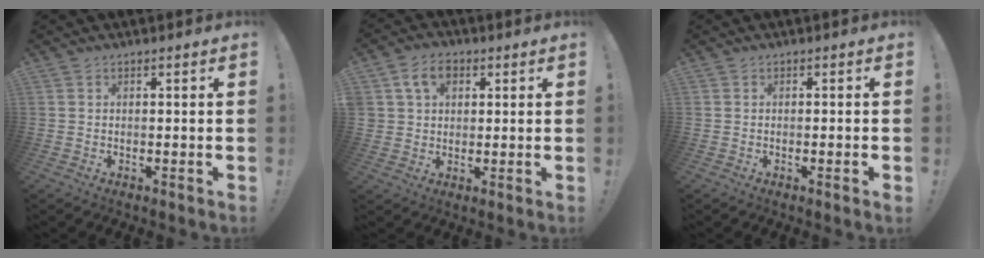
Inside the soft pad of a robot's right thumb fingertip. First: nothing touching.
{"total": 7.9, "force": [3.4, 5.8, 4.1], "torque": [-0.069, 0.002, 0.067]}
{"total": 1.2, "force": [-0.7, -0.3, 0.9], "torque": [-0.020, -0.001, -0.012]}